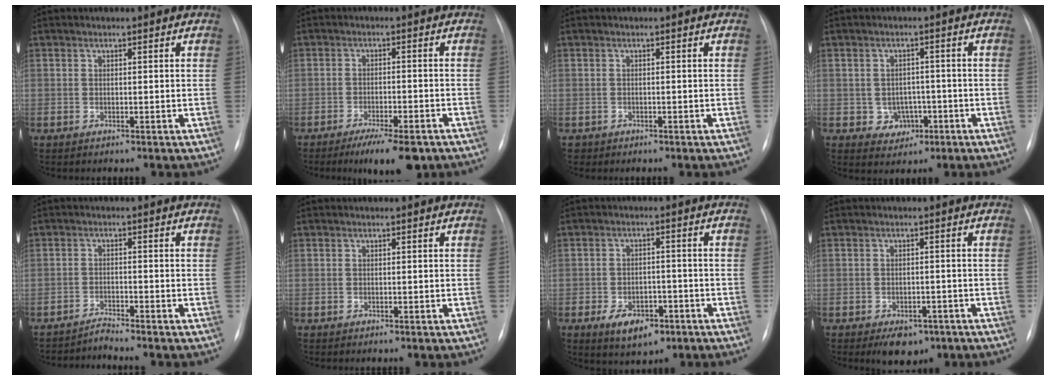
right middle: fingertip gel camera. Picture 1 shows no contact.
{"total": 8.3, "force": [-6.0, 2.0, 5.3], "torque": [-0.071, -0.010, -0.087]}
{"total": 0.7, "force": [-0.4, 0.5, -0.1], "torque": [-0.001, 0.004, -0.004]}
{"total": 4.0, "force": [-1.3, 3.6, 1.3], "torque": [-0.011, 0.010, -0.007]}
{"total": 2.4, "force": [-2.1, -1.0, -0.6], "torque": [0.016, -0.014, -0.036]}
{"total": 0.0}
{"total": 6.6, "force": [-3.5, 3.7, 4.2], "torque": [-0.066, 0.003, -0.049]}
{"total": 4.9, "force": [-3.2, 2.8, 2.4], "torque": [-0.028, 0.000, -0.037]}